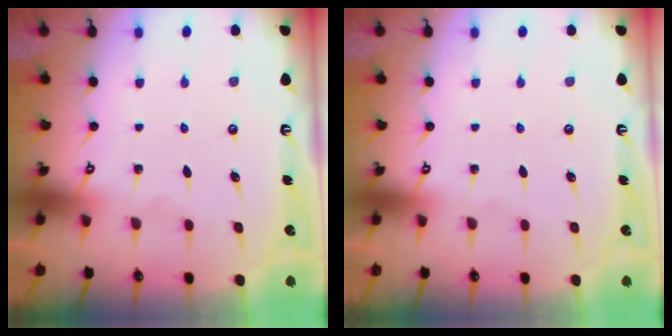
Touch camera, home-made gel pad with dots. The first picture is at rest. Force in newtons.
{"total": 0.0}